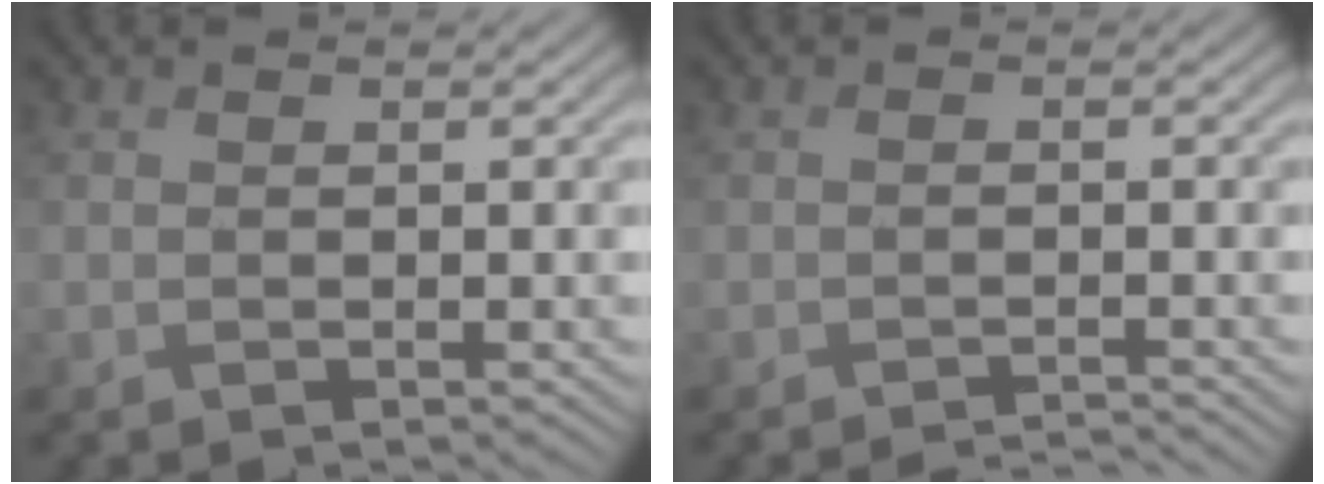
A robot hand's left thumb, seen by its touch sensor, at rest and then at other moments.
{"total": 2.0, "force": [-1.9, 0.2, 0.7], "torque": [-0.005, -0.005, -0.036]}